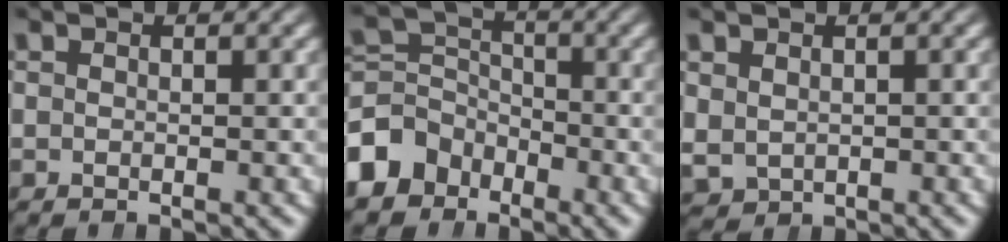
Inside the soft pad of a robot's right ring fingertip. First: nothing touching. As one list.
[{"total": 6.6, "force": [-2.5, 5.6, 2.4], "torque": [-0.056, -0.031, -0.037]}, {"total": 2.4, "force": [0.0, 2.3, 0.8], "torque": [-0.021, -0.022, 0.020]}]